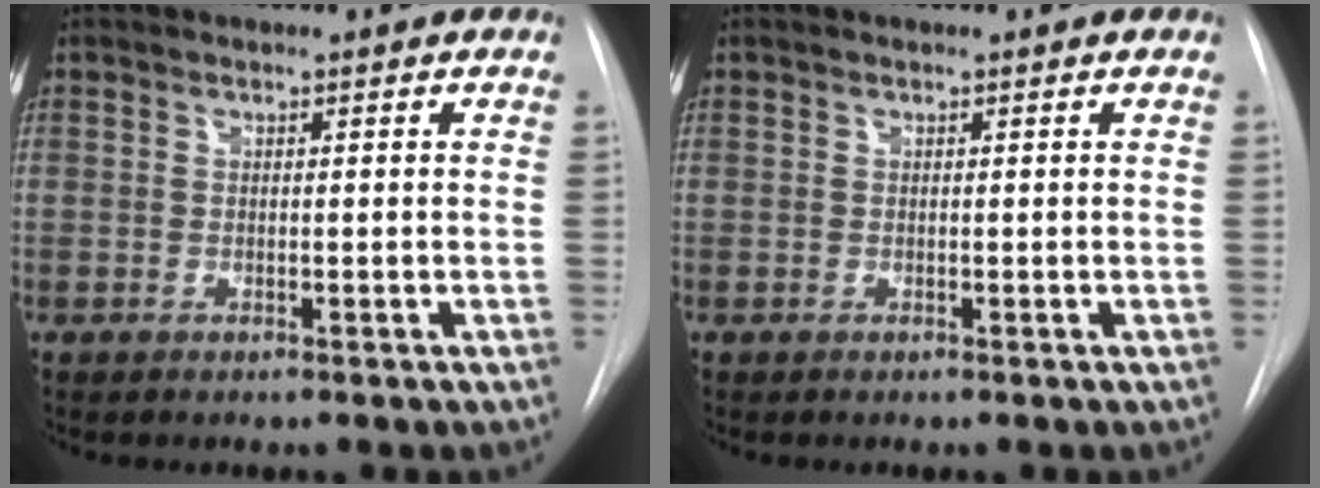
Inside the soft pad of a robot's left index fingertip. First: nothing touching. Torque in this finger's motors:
{"motor_torque": [-0.05, 0.07, 0.00, 0.00]}